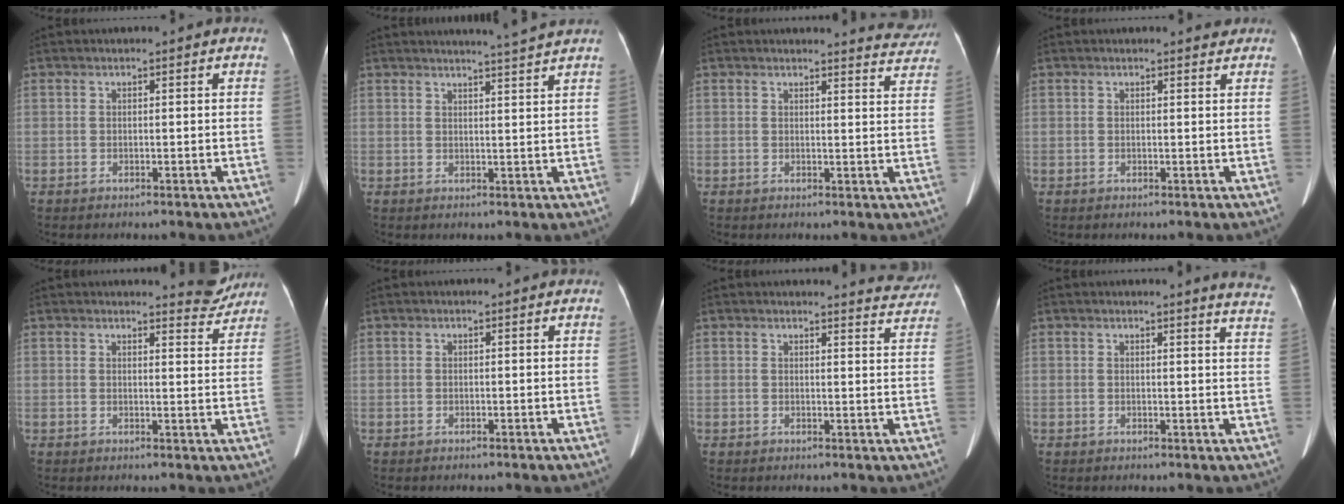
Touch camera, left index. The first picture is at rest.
{"total": 5.1, "force": [4.7, -1.5, 1.5], "torque": [-0.022, -0.007, 0.054]}
{"total": 5.6, "force": [5.6, 0.5, -0.2], "torque": [0.009, -0.028, 0.041]}
{"total": 1.0, "force": [1.0, 0.1, 0.0], "torque": [-0.008, -0.005, 0.009]}
{"total": 4.1, "force": [4.0, 0.5, 0.1], "torque": [0.001, -0.025, 0.037]}
{"total": 0.0}
{"total": 5.2, "force": [5.2, 0.3, -0.2], "torque": [0.004, -0.024, 0.039]}
{"total": 7.0, "force": [6.7, -0.5, 2.0], "torque": [-0.014, -0.051, 0.042]}